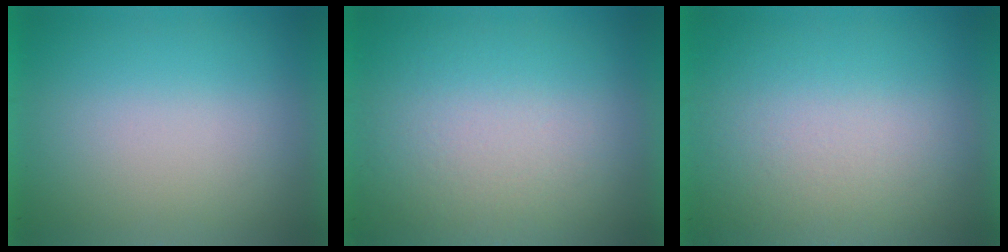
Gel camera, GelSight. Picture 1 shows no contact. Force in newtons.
{"total": 4.1}
{"total": 3.6}